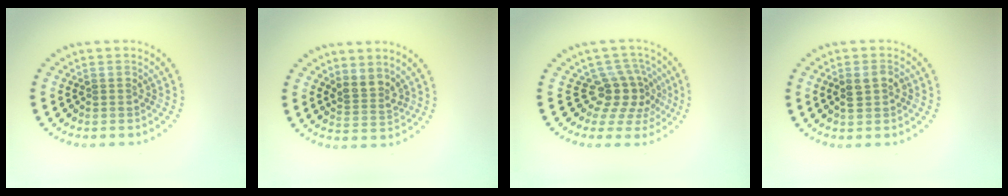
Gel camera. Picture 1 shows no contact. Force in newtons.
{"total": 2.3, "press": 1.7, "slide": 1.6}
{"total": 3.7, "press": 2.7, "slide": 2.6}
{"total": 2.0, "press": 2.0, "slide": 0.3}